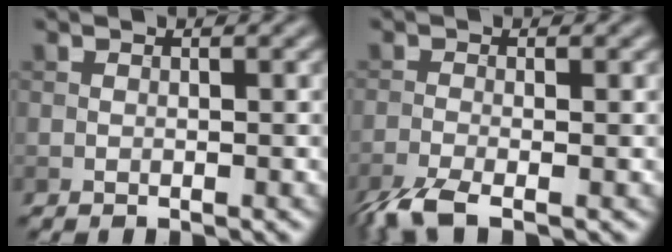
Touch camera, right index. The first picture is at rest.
{"total": 3.9, "force": [-2.7, 0.9, 2.6], "torque": [-0.059, -0.012, -0.064]}